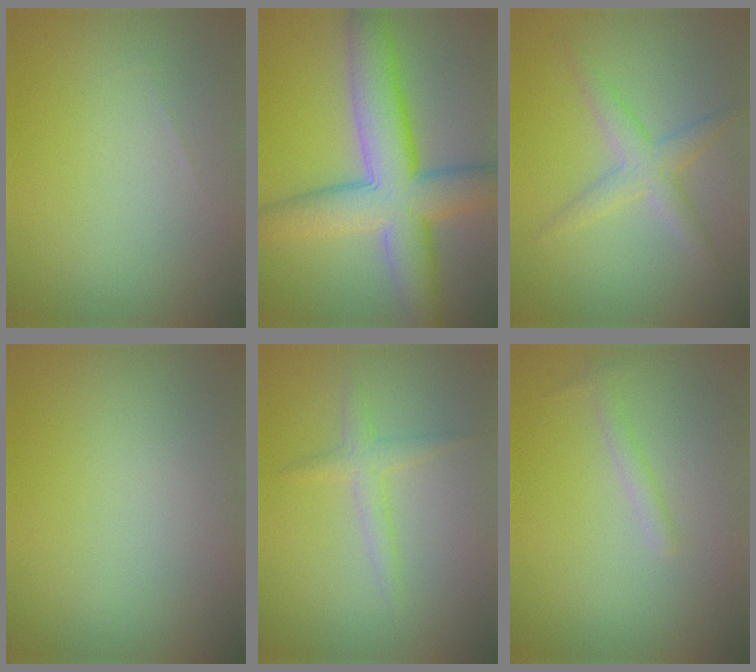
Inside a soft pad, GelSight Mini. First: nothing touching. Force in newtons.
{"total": 9.2, "press": 9.2, "slide": 0.3}
{"total": 2.8, "press": 2.8, "slide": 0.0}
{"total": 0.0}
{"total": 1.7, "press": 1.7, "slide": 0.1}
{"total": 1.0, "press": 1.0, "slide": 0.0}